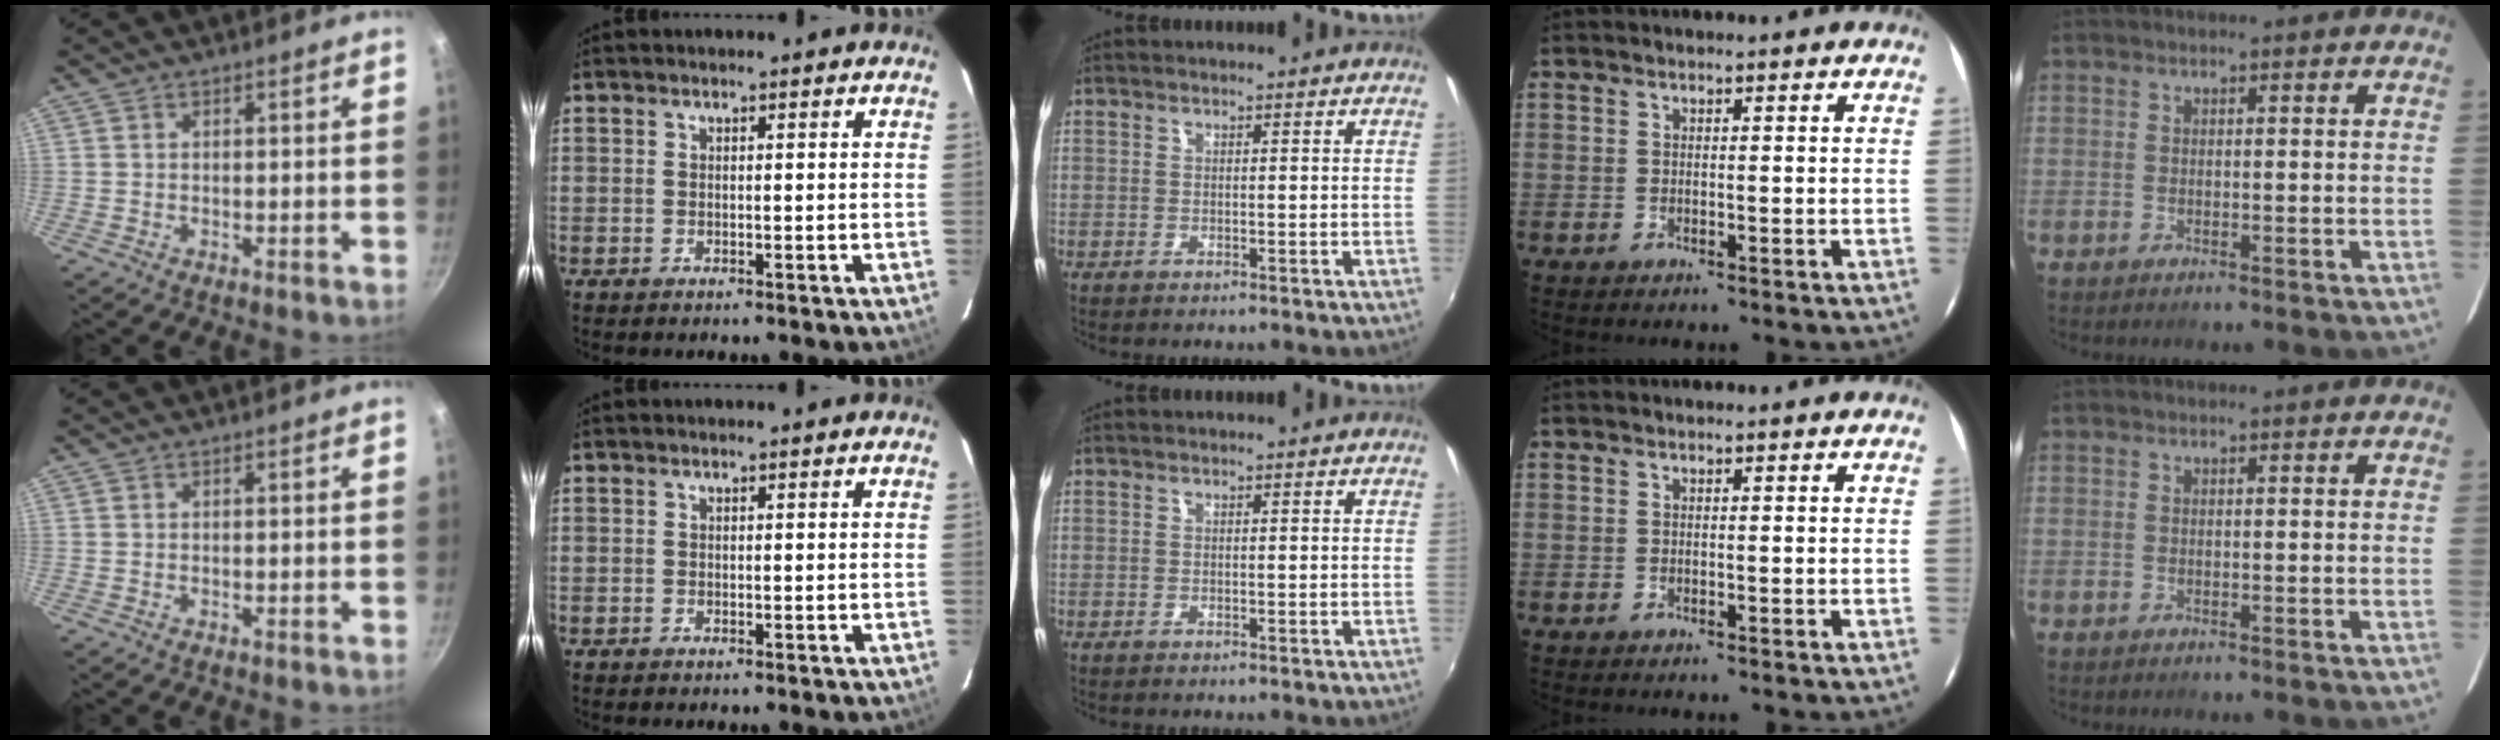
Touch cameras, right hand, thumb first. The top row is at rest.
{}